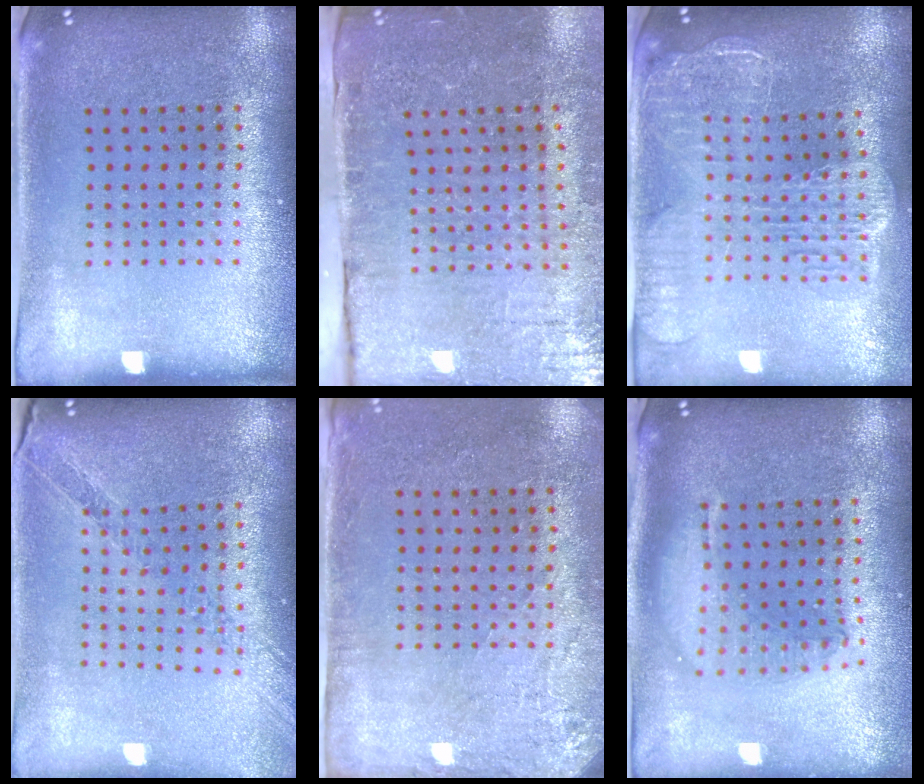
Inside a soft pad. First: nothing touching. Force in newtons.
{"total": 4.3, "press": 4.1, "slide": 1.2}
{"total": 2.7, "press": 2.3, "slide": 1.4}
{"total": 0.9, "press": 0.9, "slide": 0.3}
{"total": 2.8, "press": 2.2, "slide": 1.6}
{"total": 1.8, "press": 1.5, "slide": 1.0}